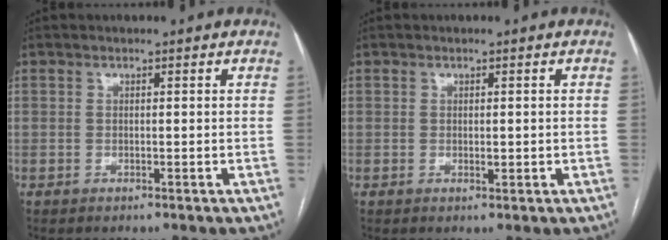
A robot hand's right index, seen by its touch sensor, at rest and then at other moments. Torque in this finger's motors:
{"motor_torque": [-0.11, 0.25, 0.00, 0.00]}